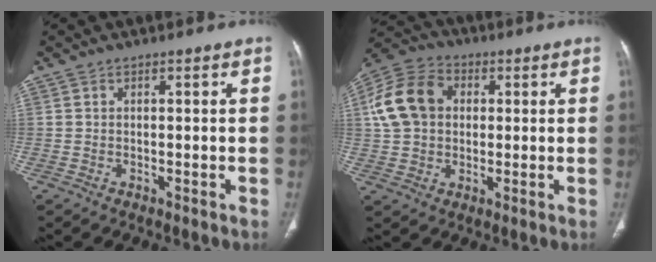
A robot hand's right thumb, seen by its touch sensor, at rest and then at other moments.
{"total": 12.9, "force": [2.0, 9.9, 8.0], "torque": [-0.144, 0.023, 0.029]}